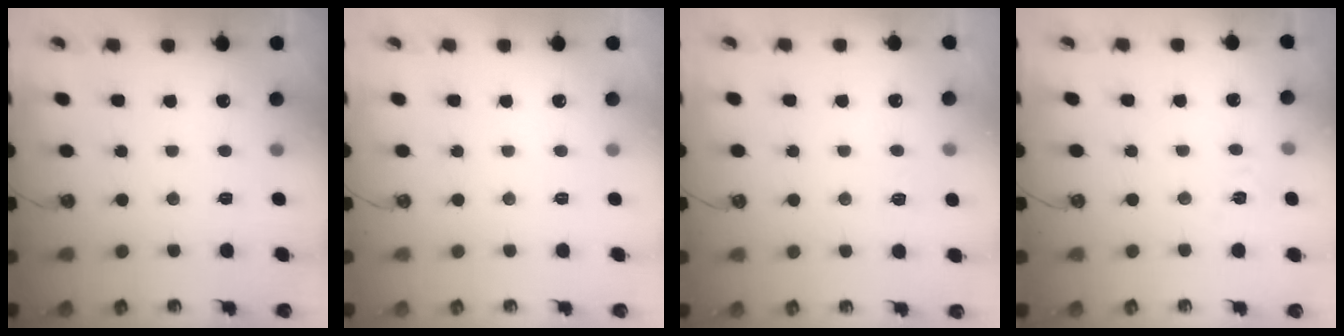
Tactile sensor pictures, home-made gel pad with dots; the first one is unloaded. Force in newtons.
{"total": 0.0}
{"total": 5.1, "press": 5.1, "slide": 0.6}
{"total": 4.2, "press": 4.2, "slide": 0.4}